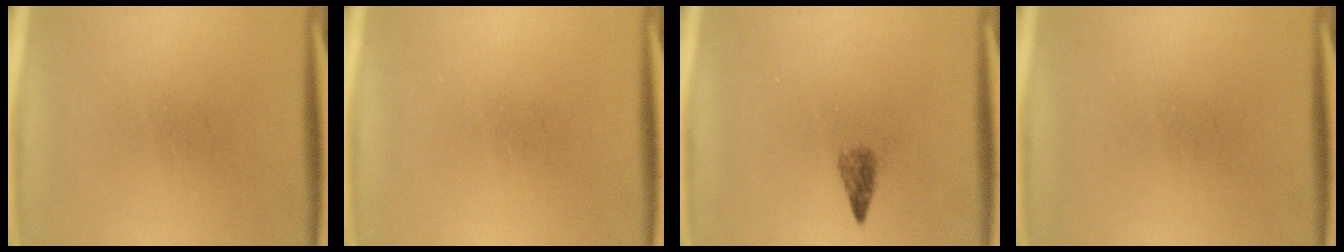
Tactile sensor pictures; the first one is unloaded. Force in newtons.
{"total": 0.0}
{"total": 1.8}
{"total": 0.0}